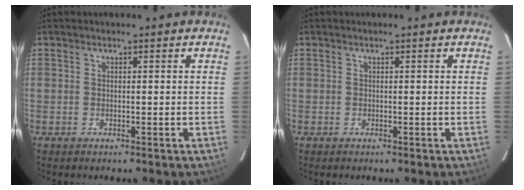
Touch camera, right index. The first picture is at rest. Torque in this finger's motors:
{"motor_torque": [0.00, 0.00, 0.00, 0.00]}